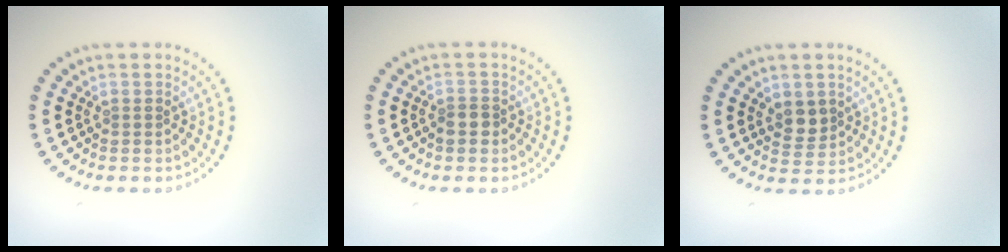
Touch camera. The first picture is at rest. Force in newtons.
{"total": 1.4, "press": 1.3, "slide": 0.7}
{"total": 2.0, "press": 1.8, "slide": 0.9}